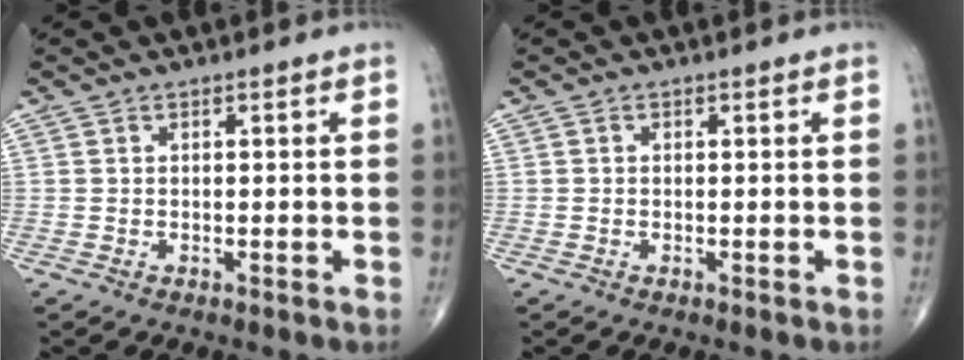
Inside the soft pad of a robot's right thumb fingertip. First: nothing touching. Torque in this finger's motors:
{"motor_torque": [-0.16, -0.16, -0.27, -0.24, 0.01]}